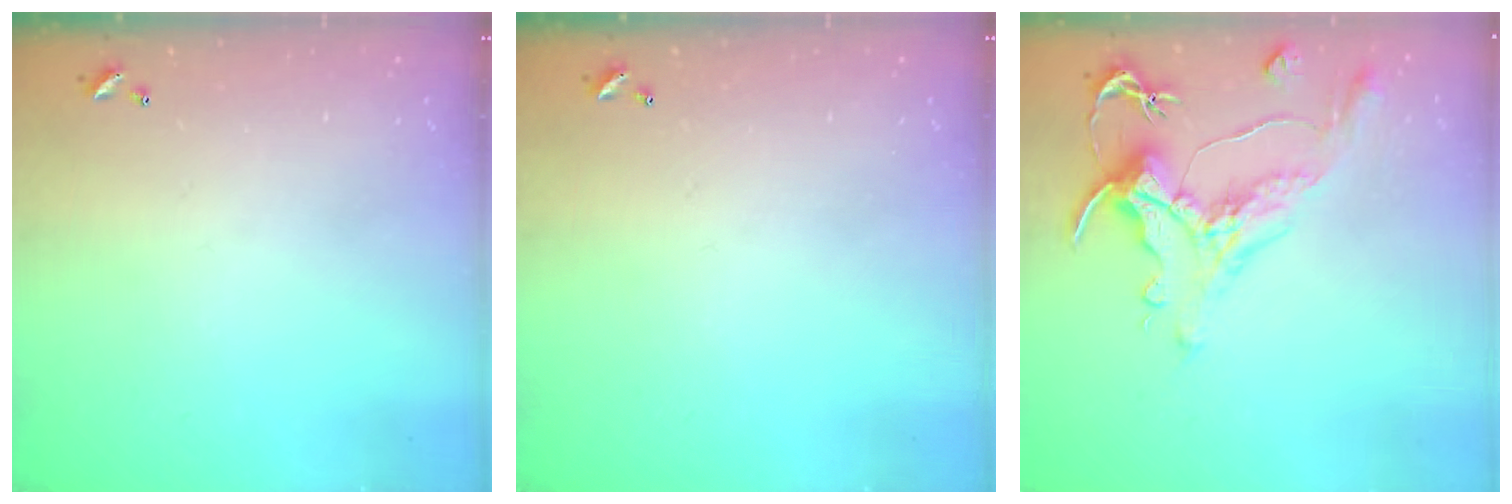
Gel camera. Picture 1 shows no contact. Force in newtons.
{"total": 0.0}
{"total": 1.5, "press": 0.4, "slide": 1.5}